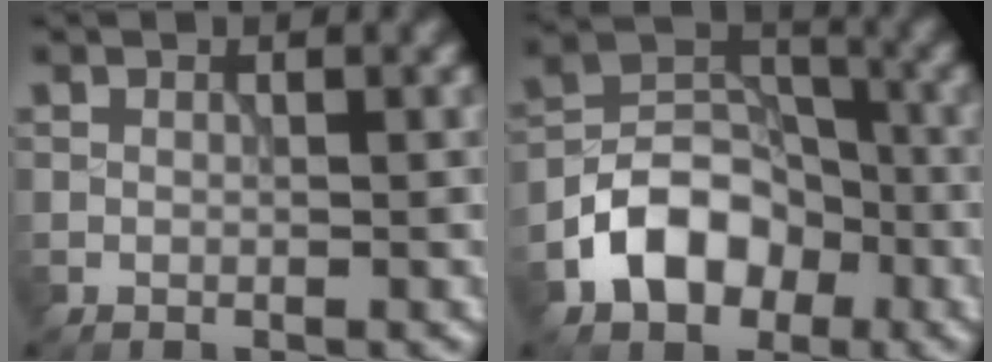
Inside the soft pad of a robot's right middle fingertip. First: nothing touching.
{"total": 6.7, "force": [-3.2, 4.7, 3.4], "torque": [-0.052, 0.003, -0.067]}